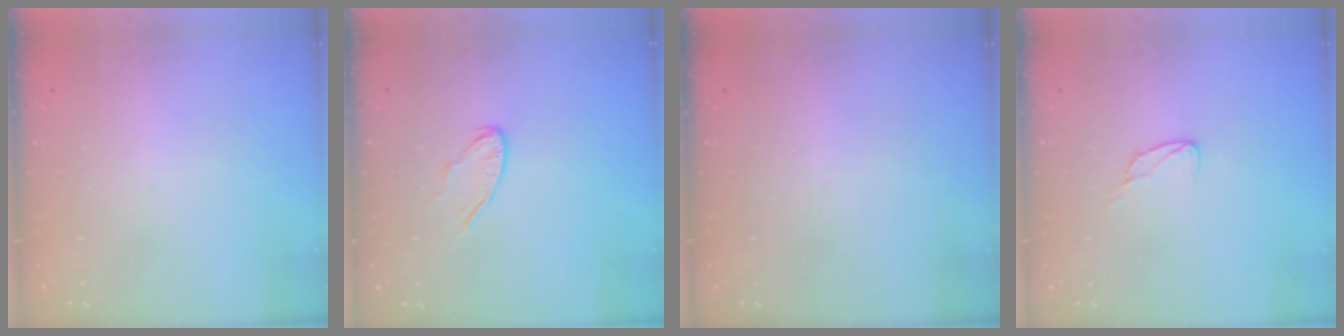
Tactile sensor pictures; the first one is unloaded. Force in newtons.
{"total": 6.2, "press": 6.2, "slide": 0.6}
{"total": 0.0}
{"total": 4.3, "press": 4.3, "slide": 0.4}